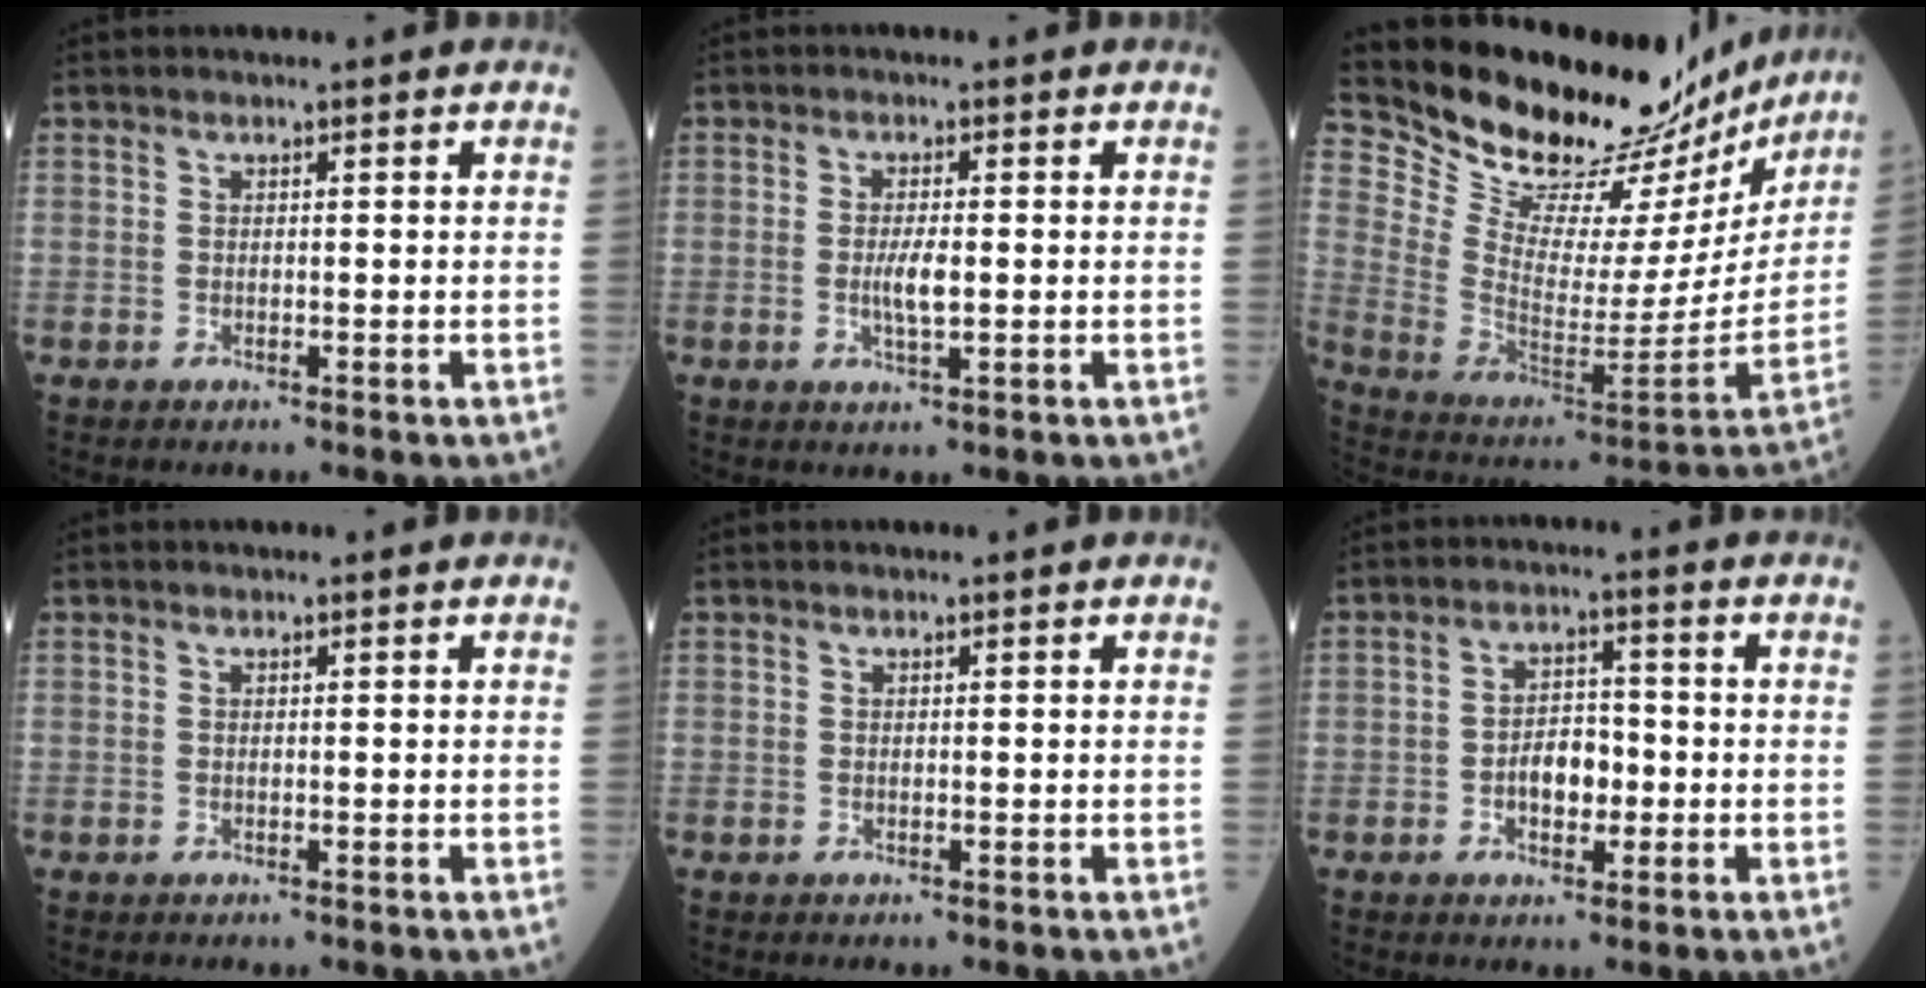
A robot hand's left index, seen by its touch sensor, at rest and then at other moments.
{"total": 3.1, "force": [-0.2, 0.6, 3.1], "torque": [-0.065, -0.005, -0.003]}
{"total": 28.0, "force": [25.4, 7.6, 8.9], "torque": [-0.152, -0.071, 0.360]}
{"total": 0.0}
{"total": 0.0}
{"total": 4.9, "force": [-1.2, 2.8, 3.9], "torque": [-0.070, 0.012, -0.021]}